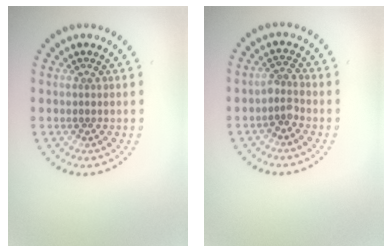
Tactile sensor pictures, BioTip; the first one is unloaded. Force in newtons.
{"total": 1.8, "press": 1.3, "slide": 1.2}